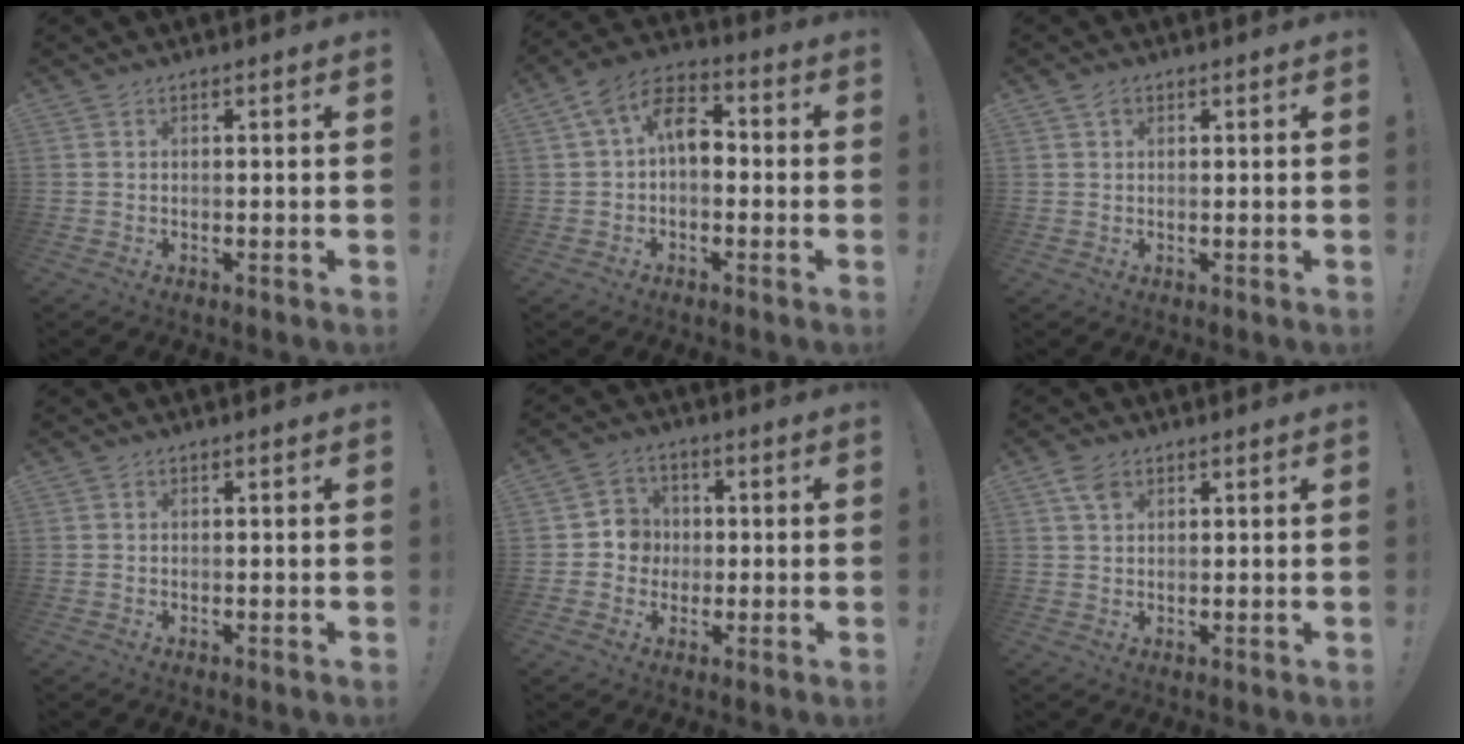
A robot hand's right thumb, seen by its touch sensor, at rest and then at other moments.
{"total": 10.3, "force": [0.4, 6.7, 7.9], "torque": [-0.140, 0.019, 0.014]}
{"total": 1.3, "force": [0.7, 0.9, 0.5], "torque": [-0.005, 0.000, 0.012]}
{"total": 0.0}
{"total": 6.9, "force": [-0.8, 6.6, 1.5], "torque": [-0.022, 0.013, -0.010]}
{"total": 3.8, "force": [2.1, 2.2, 2.3], "torque": [-0.047, 0.000, 0.040]}